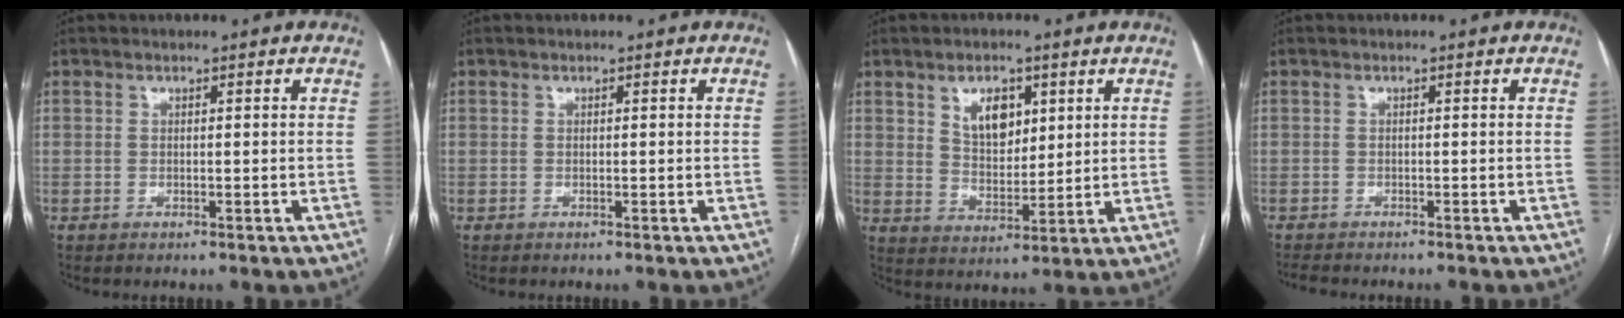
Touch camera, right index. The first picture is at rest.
{"total": 0.0}
{"total": 6.9, "force": [3.0, 4.0, 4.8], "torque": [-0.084, 0.006, 0.062]}
{"total": 3.7, "force": [-3.4, 0.8, 1.3], "torque": [-0.019, -0.009, -0.051]}